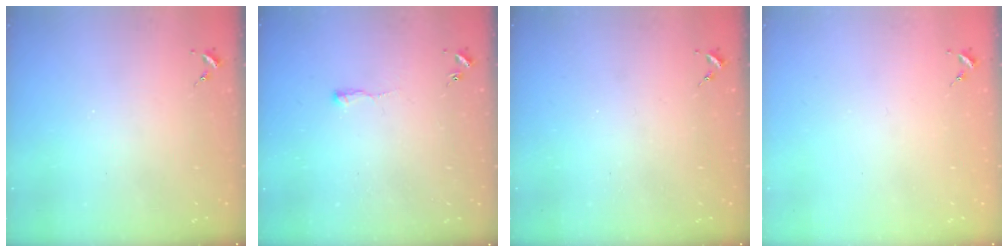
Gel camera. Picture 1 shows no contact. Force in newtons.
{"total": 3.0, "press": 3.0, "slide": 0.5}
{"total": 0.0}
{"total": 0.7, "press": 0.7, "slide": 0.0}